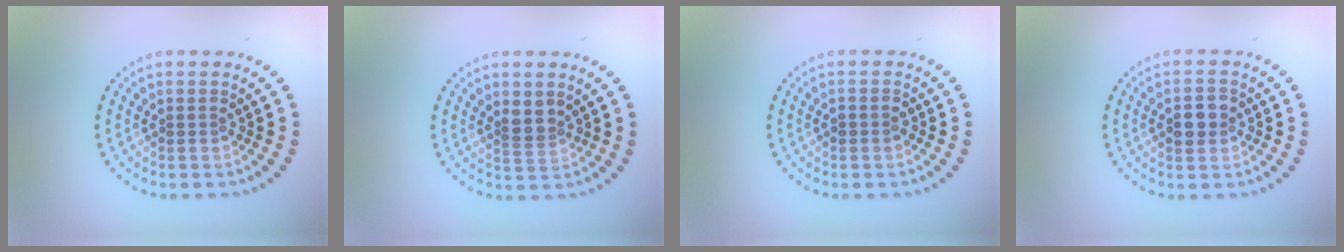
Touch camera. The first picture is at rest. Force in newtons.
{"total": 2.1, "press": 1.7, "slide": 1.2}
{"total": 1.0, "press": 0.9, "slide": 0.3}
{"total": 2.7, "press": 2.7, "slide": 0.2}